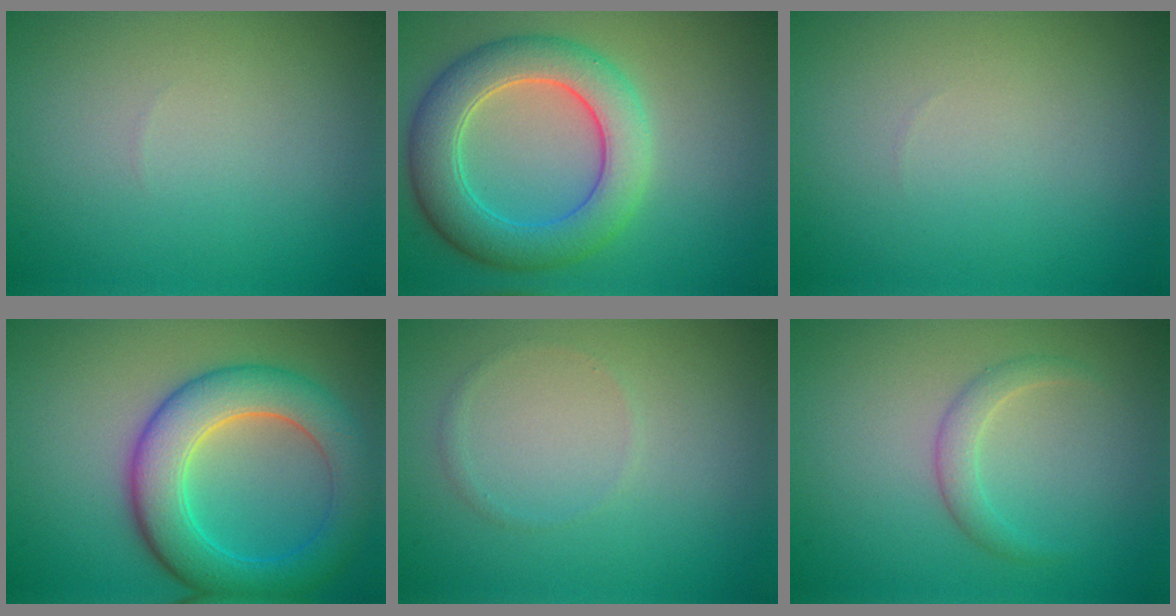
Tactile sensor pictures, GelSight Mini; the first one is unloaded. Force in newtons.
{"total": 6.8, "press": 6.8, "slide": 0.5}
{"total": 0.0}
{"total": 7.3, "press": 7.3, "slide": 0.2}
{"total": 0.6, "press": 0.6, "slide": 0.1}
{"total": 1.7, "press": 1.7, "slide": 0.1}